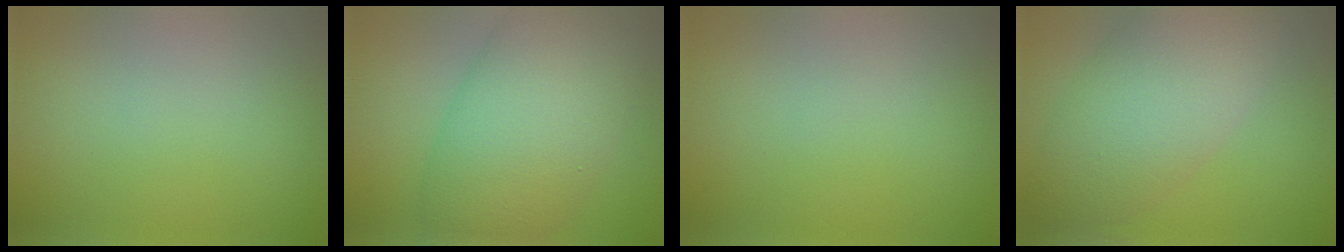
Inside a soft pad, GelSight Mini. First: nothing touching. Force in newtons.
{"total": 11.2, "press": 11.2, "slide": 0.2}
{"total": 0.0}
{"total": 9.0, "press": 9.0, "slide": 0.3}